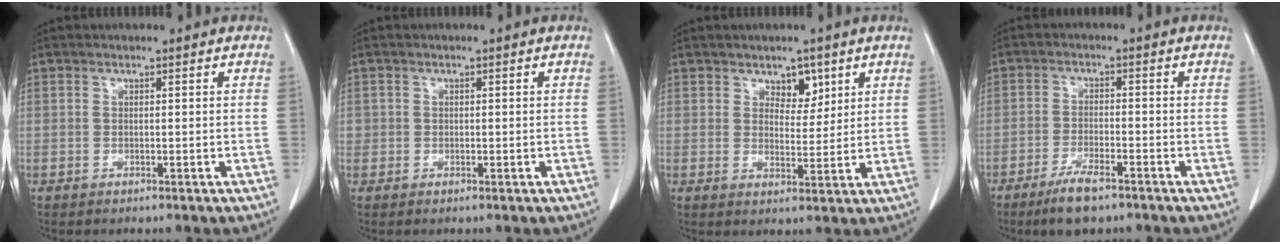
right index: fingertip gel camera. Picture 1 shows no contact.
{"total": 1.1, "force": [0.0, 1.0, 0.2], "torque": [0.003, 0.007, 0.004]}
{"total": 3.9, "force": [2.4, 2.3, 2.2], "torque": [-0.024, -0.002, 0.039]}
{"total": 5.6, "force": [-4.1, 1.2, 3.7], "torque": [-0.079, -0.008, -0.070]}